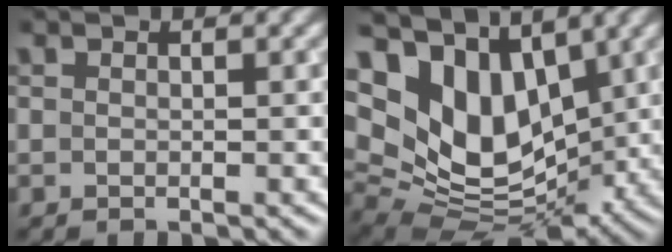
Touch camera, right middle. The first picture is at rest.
{"total": 12.6, "force": [4.4, 8.0, 8.7], "torque": [-0.180, -0.001, 0.080]}